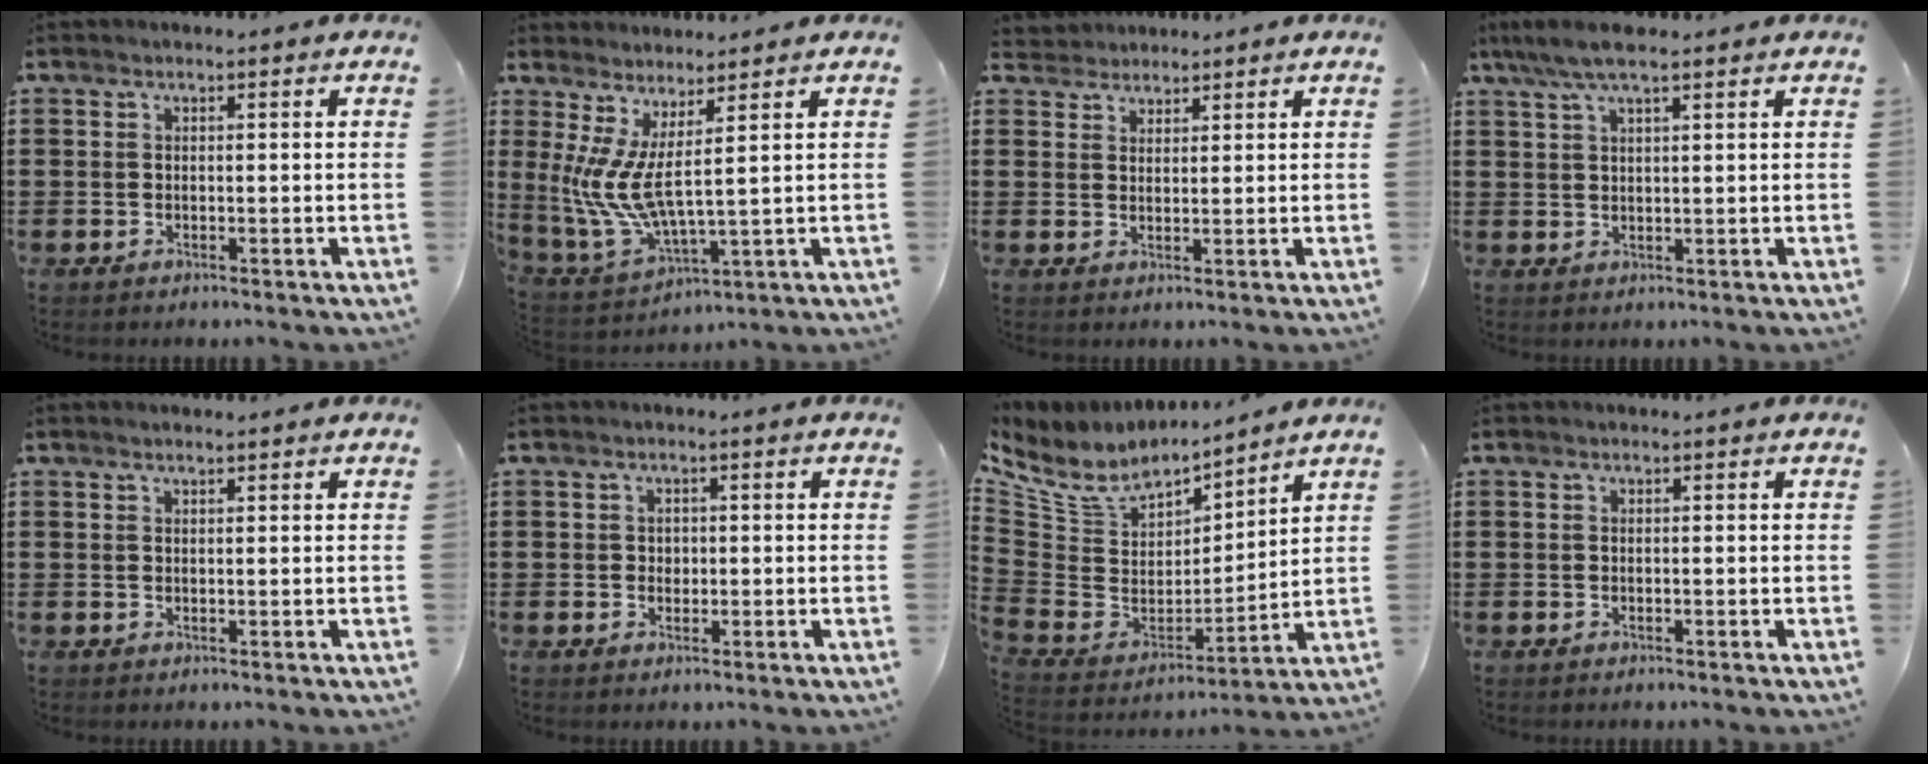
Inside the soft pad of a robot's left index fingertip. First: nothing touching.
{"total": 6.8, "force": [2.6, 0.9, 6.2], "torque": [-0.156, -0.043, 0.044]}
{"total": 2.3, "force": [2.1, 0.9, -0.5], "torque": [0.000, 0.004, 0.041]}
{"total": 5.2, "force": [3.7, 0.8, 3.5], "torque": [-0.076, -0.001, 0.067]}
{"total": 0.8, "force": [0.7, 0.0, 0.5], "torque": [-0.010, -0.001, 0.013]}
{"total": 1.3, "force": [0.1, 1.2, 0.5], "torque": [-0.012, 0.006, 0.001]}
{"total": 7.9, "force": [5.7, 4.1, 3.6], "torque": [-0.111, -0.044, 0.101]}
{"total": 0.0}